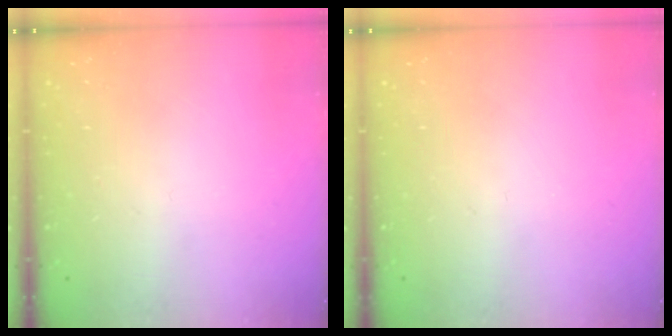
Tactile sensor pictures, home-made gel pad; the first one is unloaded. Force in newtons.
{"total": 0.0}